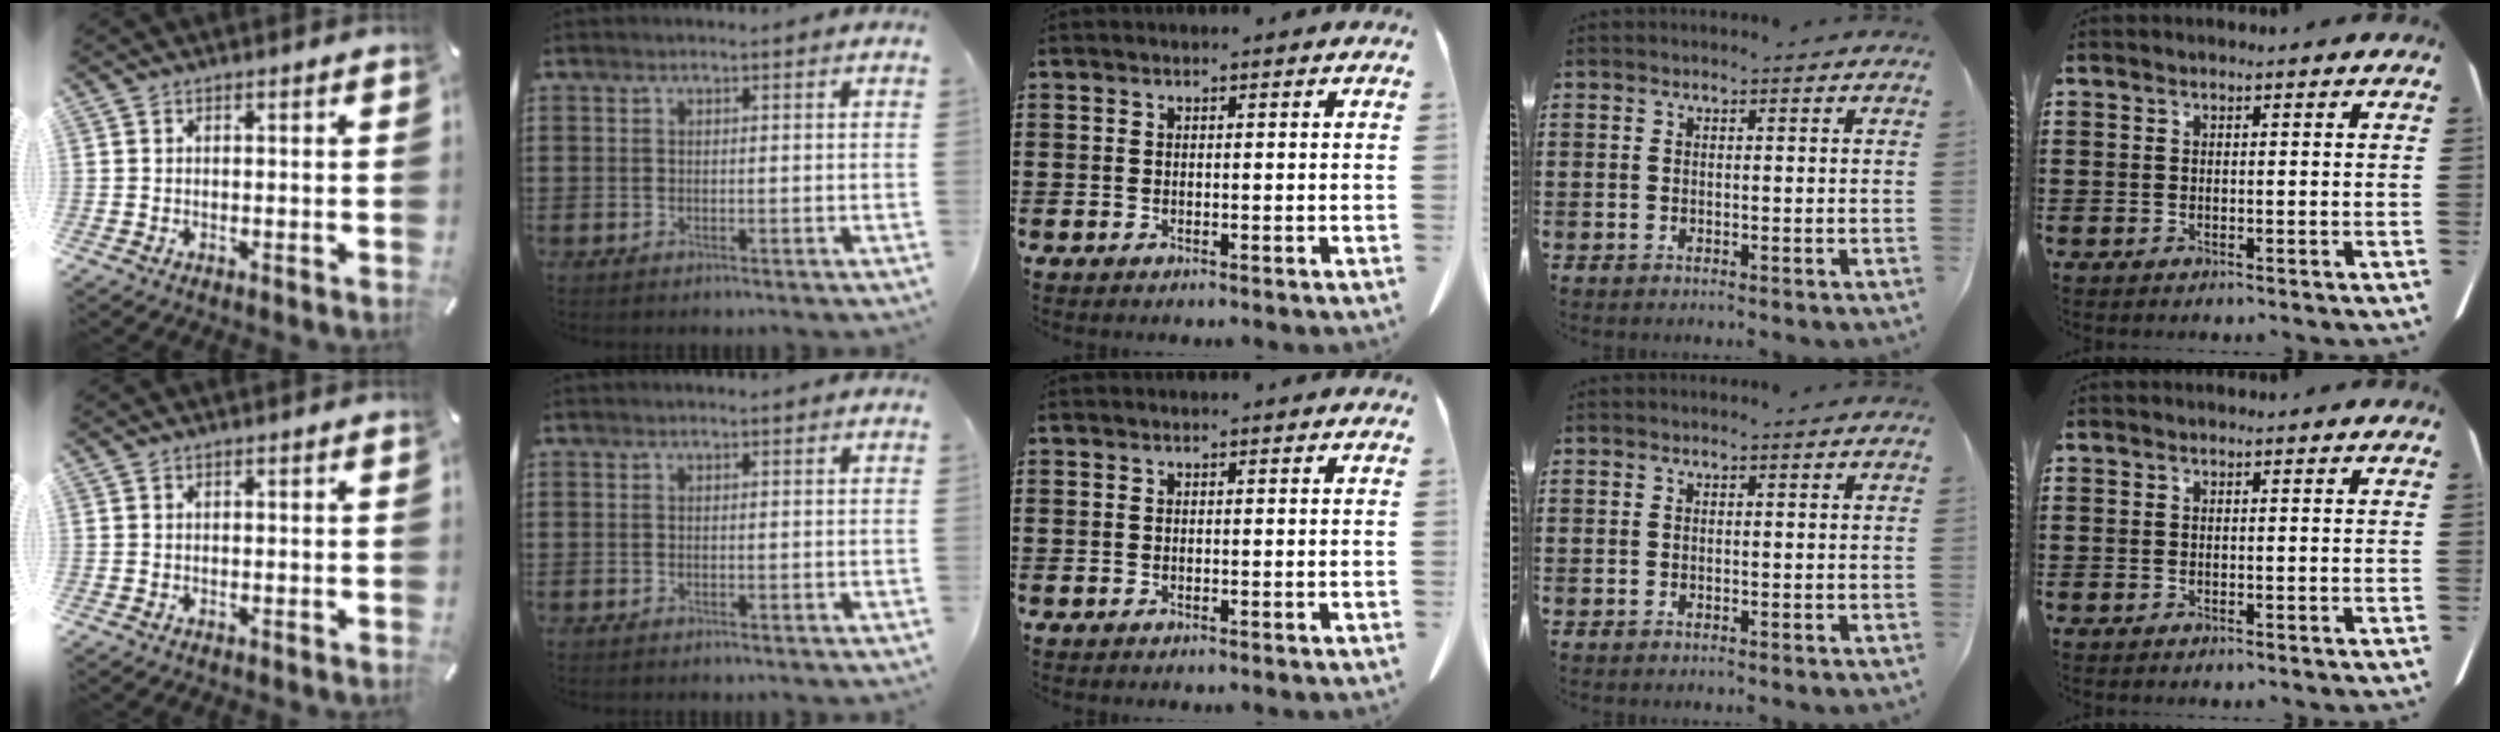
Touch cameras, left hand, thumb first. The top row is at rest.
{}